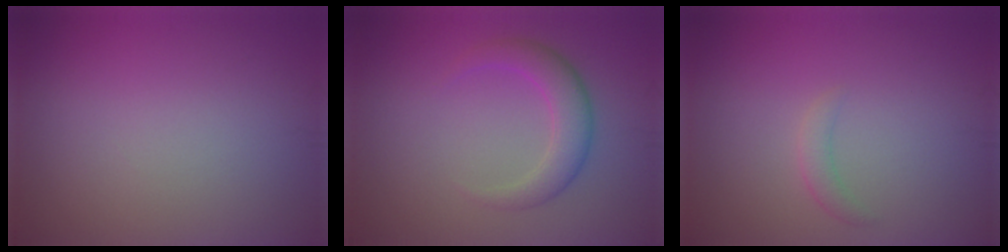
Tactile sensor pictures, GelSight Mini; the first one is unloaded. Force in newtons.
{"total": 3.3, "press": 3.3, "slide": 0.2}
{"total": 1.2, "press": 1.2, "slide": 0.1}